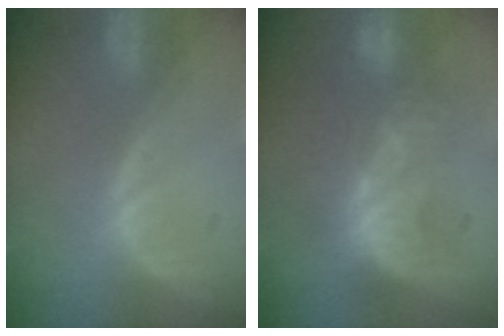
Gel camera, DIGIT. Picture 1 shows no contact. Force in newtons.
{"total": 8.8, "press": 8.4, "slide": 2.7}